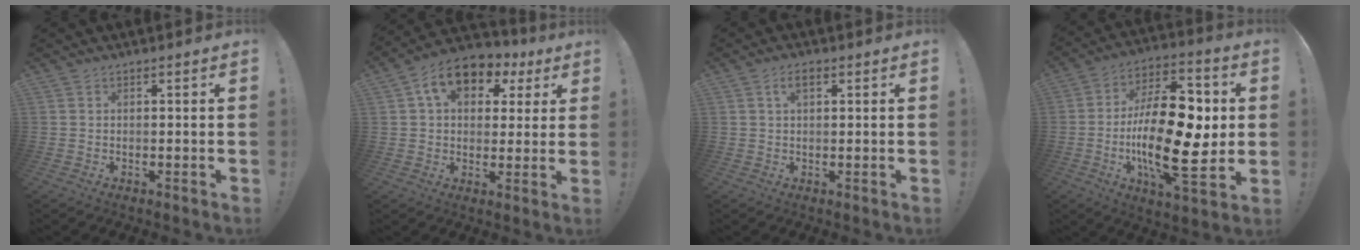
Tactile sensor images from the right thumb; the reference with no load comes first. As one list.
[{"total": 12.8, "force": [5.6, 8.5, 7.7], "torque": [-0.121, -0.014, 0.105]}, {"total": 3.3, "force": [1.2, 1.5, 2.7], "torque": [-0.048, 0.005, 0.018]}, {"total": 27.3, "force": [-2.3, 12.4, 24.2], "torque": [-0.434, 0.007, -0.037]}]